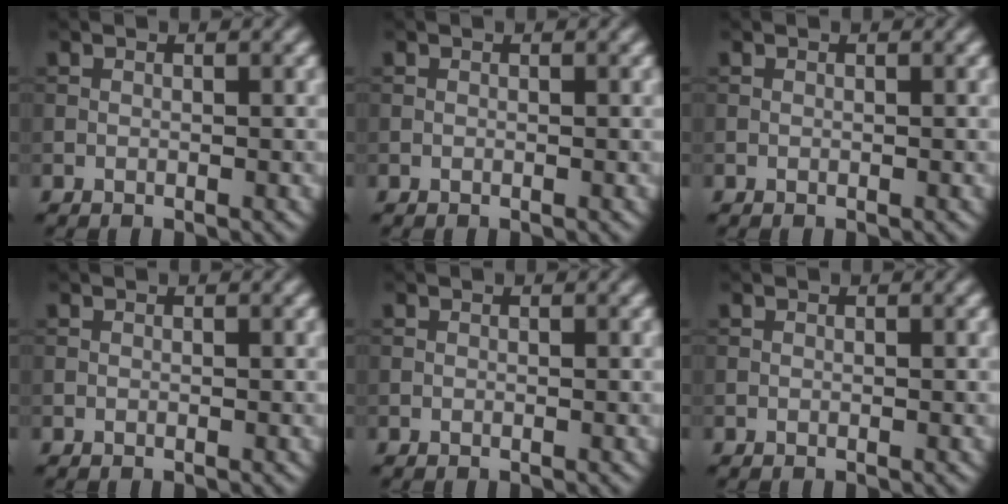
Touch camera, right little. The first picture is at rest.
{"total": 0.0}
{"total": 0.0}
{"total": 0.0}
{"total": 0.0}
{"total": 0.0}